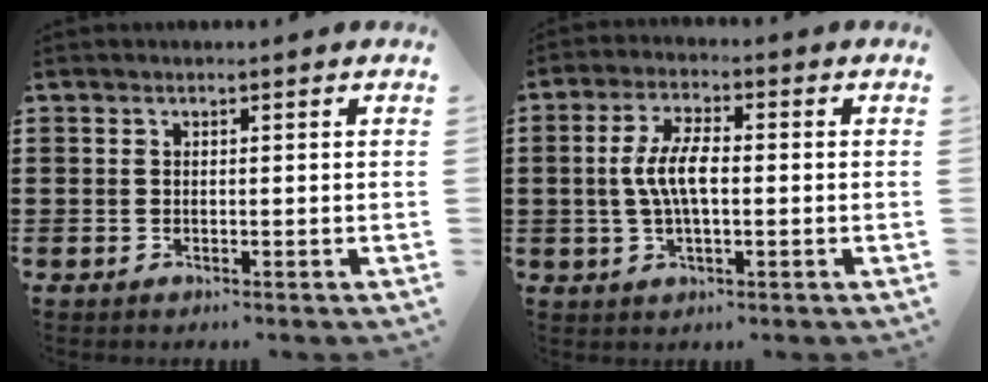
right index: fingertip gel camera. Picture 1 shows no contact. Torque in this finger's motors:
{"motor_torque": [0.54, 0.05, 0.31, 0.21]}